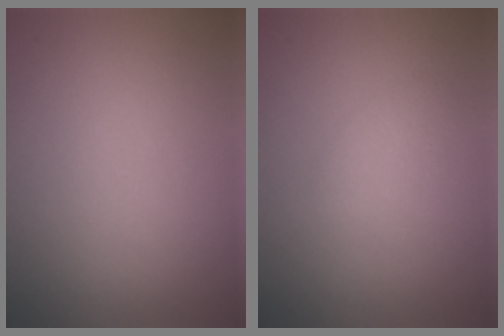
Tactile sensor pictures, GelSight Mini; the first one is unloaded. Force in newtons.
{"total": 1.2, "press": 1.2, "slide": 0.0}